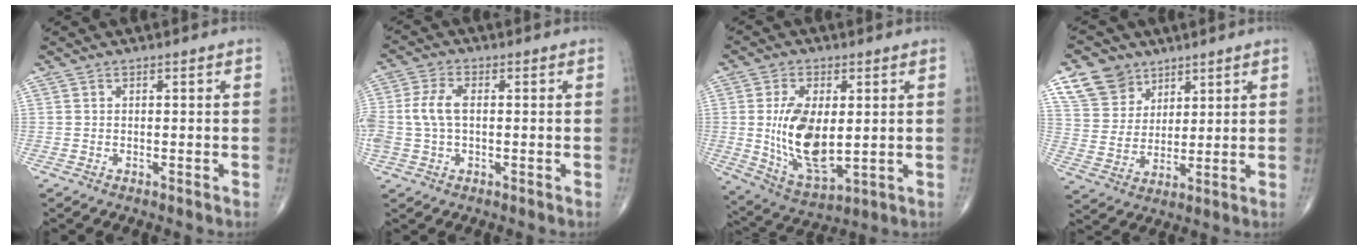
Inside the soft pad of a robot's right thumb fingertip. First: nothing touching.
{"total": 6.7, "force": [0.2, 3.9, 5.4], "torque": [-0.133, 0.015, 0.001]}
{"total": 14.4, "force": [0.7, 7.5, 12.3], "torque": [-0.219, -0.020, 0.027]}
{"total": 10.0, "force": [6.2, 7.4, 2.5], "torque": [-0.025, -0.028, 0.126]}